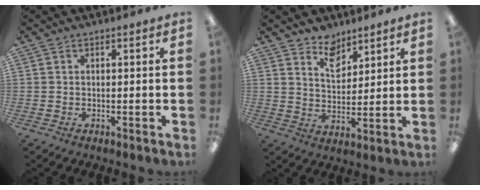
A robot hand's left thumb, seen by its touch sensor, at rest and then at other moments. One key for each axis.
{"total": 7.4, "fx": 5.8, "fy": 4.1, "fz": 2.0, "tx": -0.021, "ty": -0.033, "tz": 0.104}